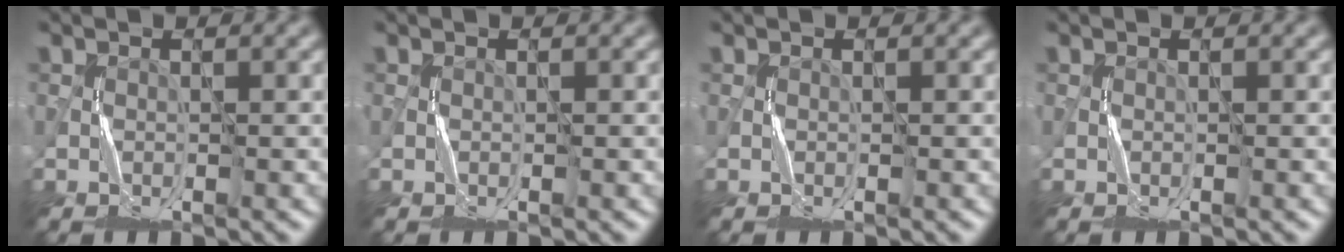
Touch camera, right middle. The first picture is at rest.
{"total": 0.0}
{"total": 0.0}
{"total": 0.0}